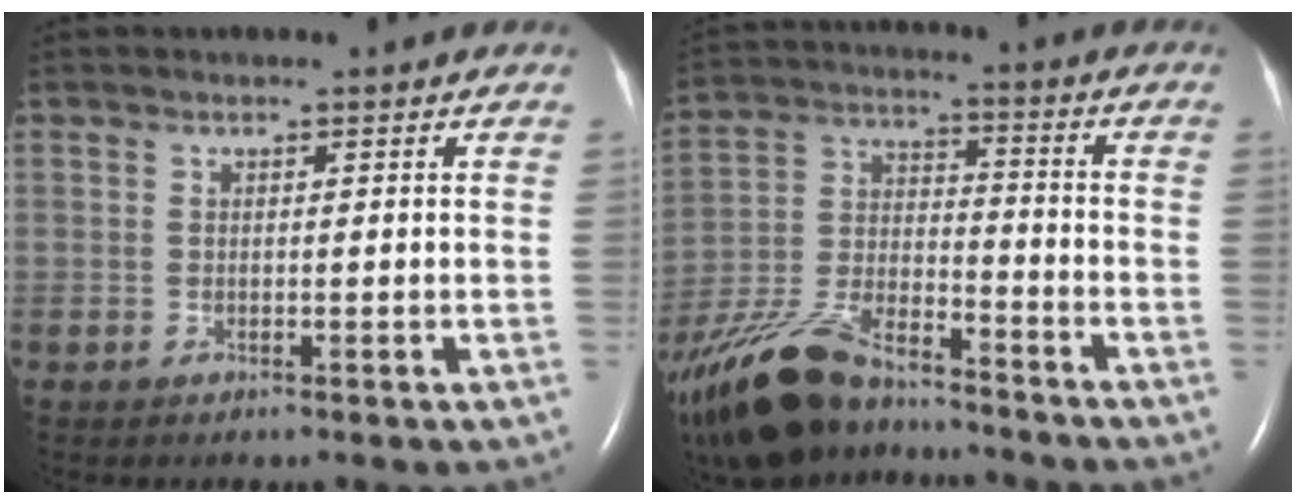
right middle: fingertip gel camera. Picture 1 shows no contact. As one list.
[{"total": 18.3, "force": [-14.6, 5.8, 9.4], "torque": [-0.221, -0.017, -0.268]}]